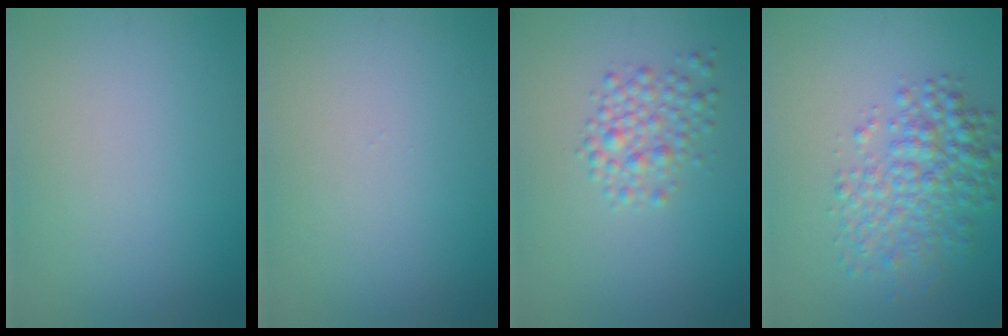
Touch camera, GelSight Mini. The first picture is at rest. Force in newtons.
{"total": 0.0}
{"total": 2.6, "press": 2.6, "slide": 0.1}
{"total": 4.5, "press": 4.5, "slide": 0.1}